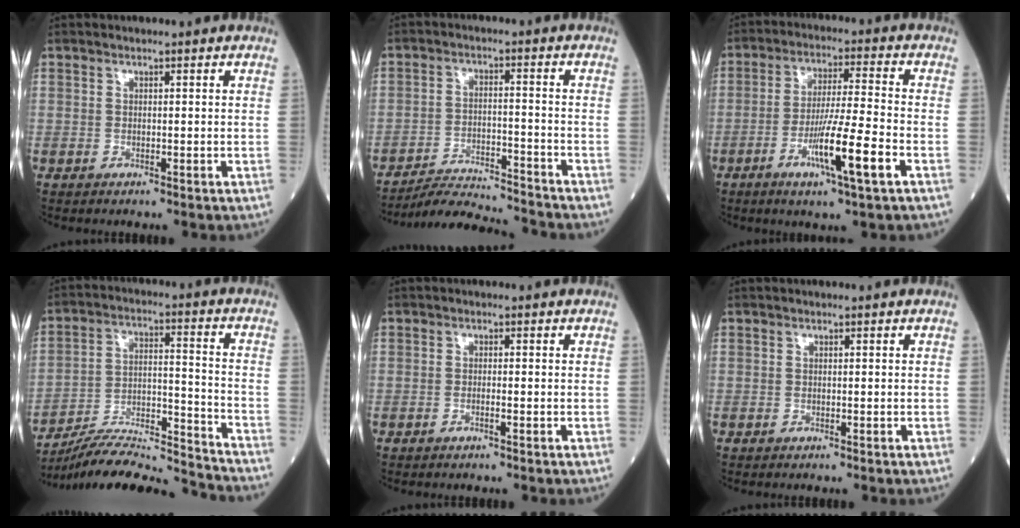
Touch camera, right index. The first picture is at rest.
{"total": 10.4, "force": [-10.3, -0.6, 1.6], "torque": [-0.024, -0.003, -0.174]}
{"total": 10.5, "force": [-4.3, -0.3, 9.6], "torque": [-0.175, -0.014, -0.079]}
{"total": 17.7, "force": [-17.1, -0.5, 4.5], "torque": [-0.089, 0.014, -0.280]}
{"total": 0.8, "force": [-0.4, 0.0, 0.7], "torque": [-0.015, 0.001, -0.008]}
{"total": 0.0}